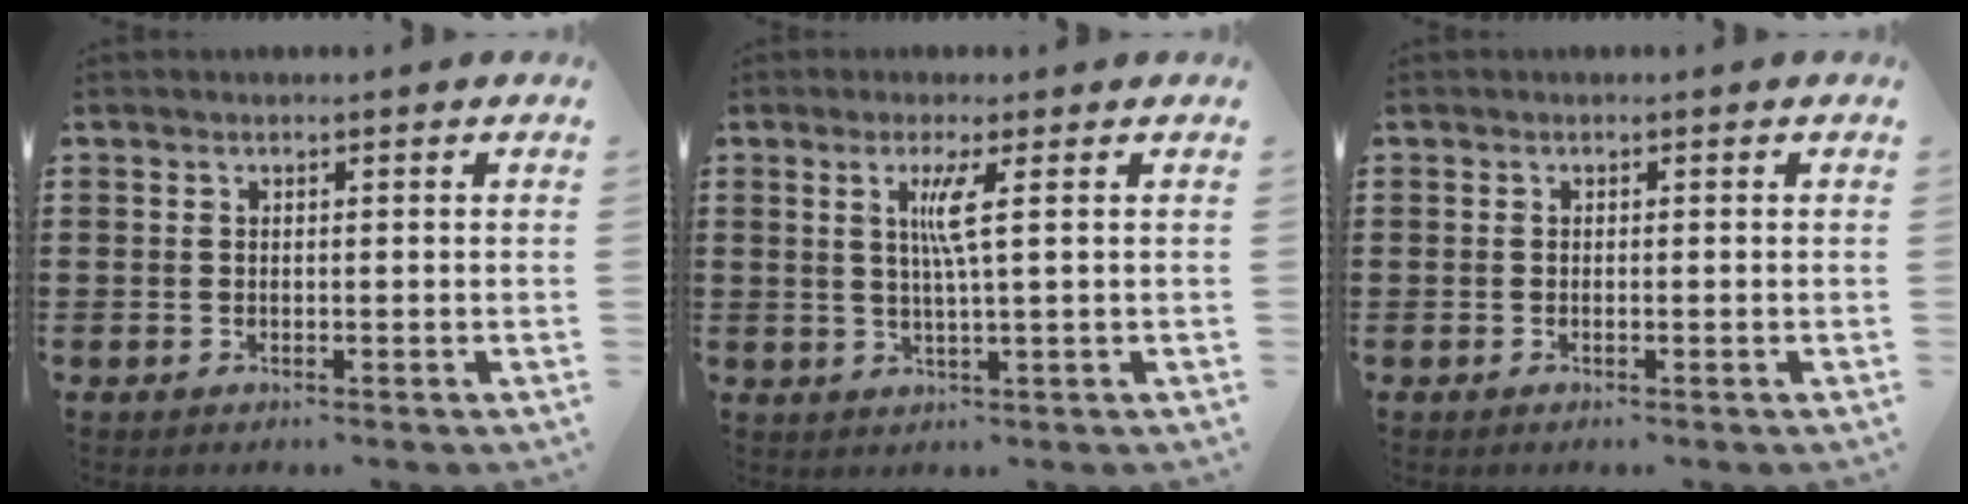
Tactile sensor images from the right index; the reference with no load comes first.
{"total": 4.0, "force": [1.0, -0.5, 3.9], "torque": [-0.078, -0.006, 0.012]}
{"total": 0.0}